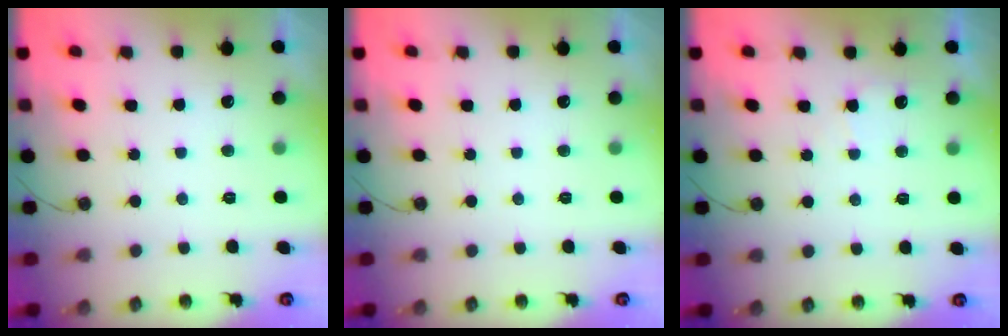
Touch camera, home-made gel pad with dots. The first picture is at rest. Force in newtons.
{"total": 0.0}
{"total": 4.3, "press": 4.2, "slide": 0.5}